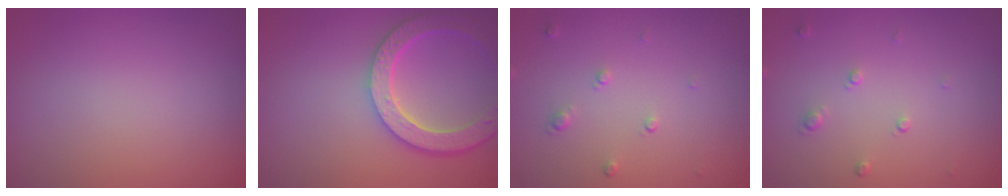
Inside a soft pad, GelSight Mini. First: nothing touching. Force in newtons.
{"total": 6.0, "press": 4.8, "slide": 3.6}
{"total": 0.9, "press": 0.6, "slide": 0.7}
{"total": 0.9, "press": 0.6, "slide": 0.7}